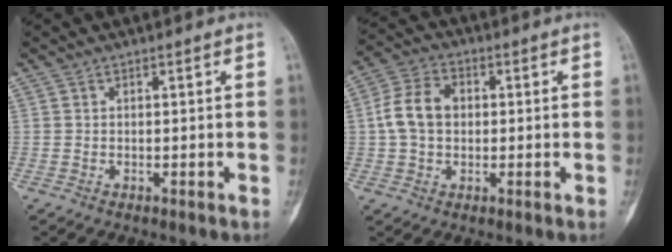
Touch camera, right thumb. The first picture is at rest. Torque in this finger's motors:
{"motor_torque": [0.81, 0.72, 0.88, 0.09, 0.16]}